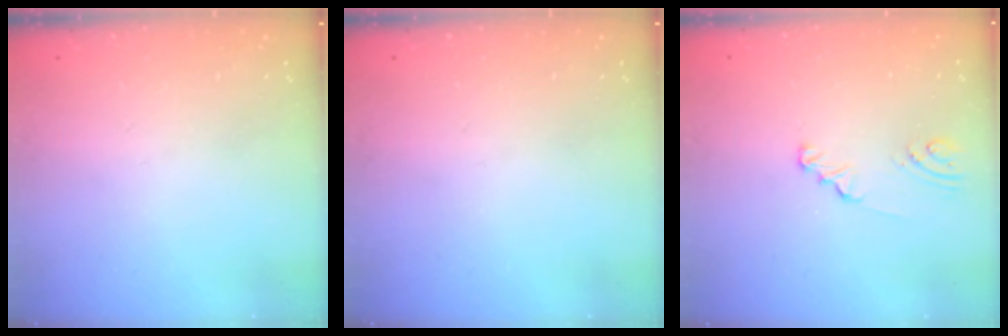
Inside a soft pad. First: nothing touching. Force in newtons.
{"total": 0.0}
{"total": 2.0, "press": 2.0, "slide": 0.2}